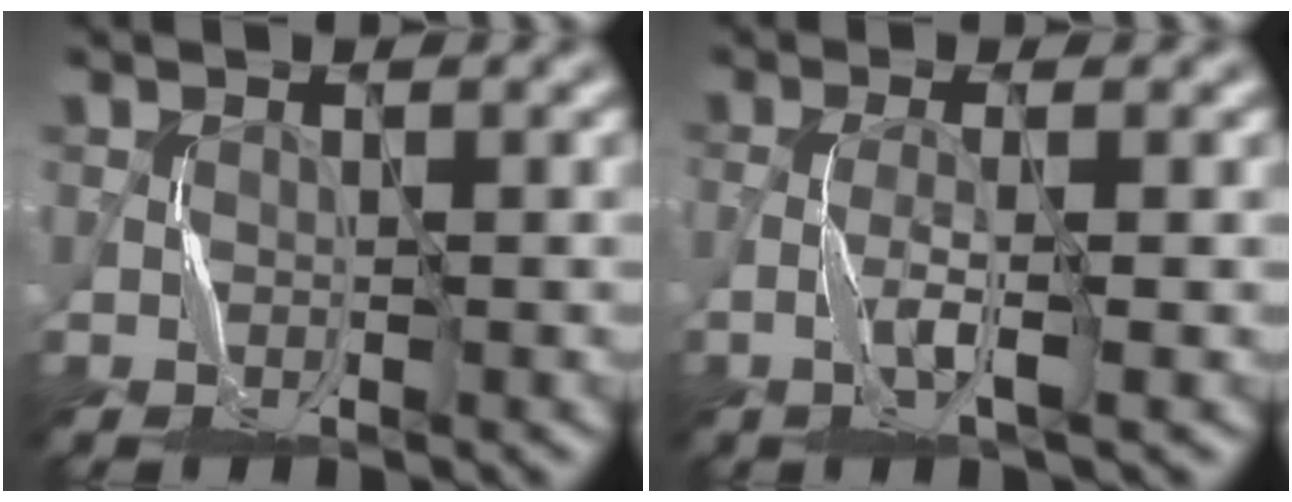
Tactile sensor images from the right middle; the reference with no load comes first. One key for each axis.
{"total": 2.6, "fx": -0.8, "fy": 0.2, "fz": 2.5, "tx": -0.055, "ty": 0.006, "tz": -0.025}